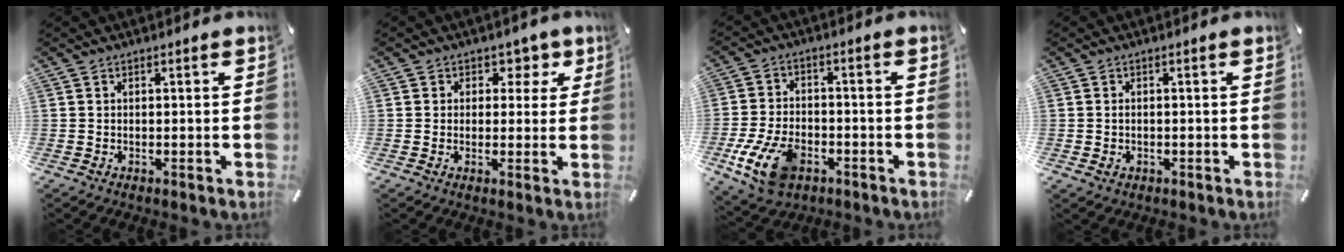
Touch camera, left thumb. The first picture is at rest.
{"total": 5.0, "force": [1.5, 4.4, 1.8], "torque": [0.000, -0.005, 0.017]}
{"total": 12.1, "force": [-5.2, 7.5, 7.9], "torque": [-0.173, 0.016, -0.092]}
{"total": 1.3, "force": [-0.2, 1.1, 0.8], "torque": [-0.016, 0.004, -0.005]}